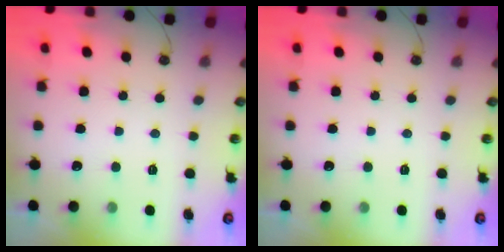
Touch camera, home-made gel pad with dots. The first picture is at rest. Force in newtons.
{"total": 0.0}